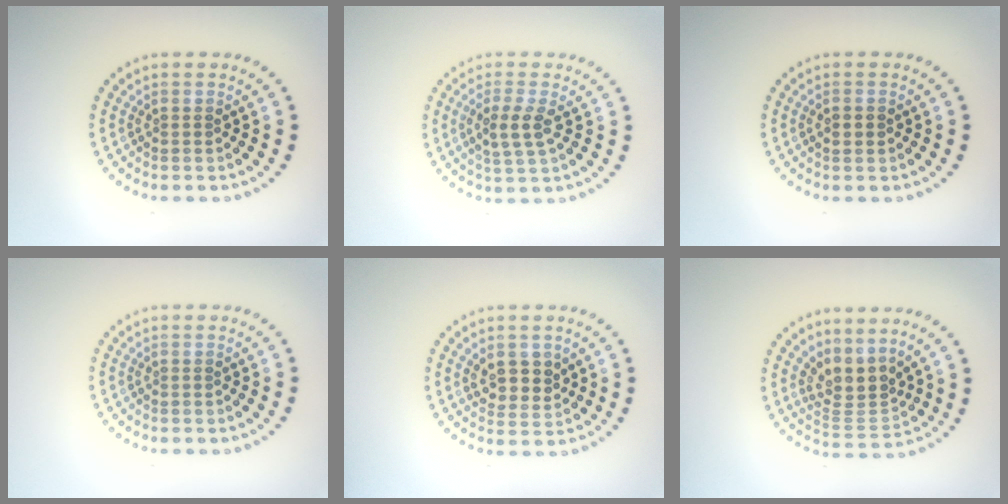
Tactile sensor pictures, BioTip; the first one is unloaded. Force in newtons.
{"total": 2.7, "press": 2.5, "slide": 1.0}
{"total": 1.6, "press": 1.6, "slide": 0.1}
{"total": 0.0}
{"total": 2.9, "press": 2.7, "slide": 1.0}
{"total": 3.5, "press": 2.6, "slide": 2.3}